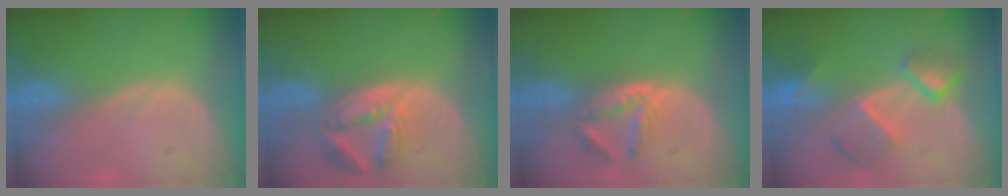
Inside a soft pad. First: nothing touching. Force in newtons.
{"total": 7.9, "press": 7.0, "slide": 3.6}
{"total": 5.8, "press": 4.9, "slide": 3.1}
{"total": 7.6, "press": 6.7, "slide": 3.7}